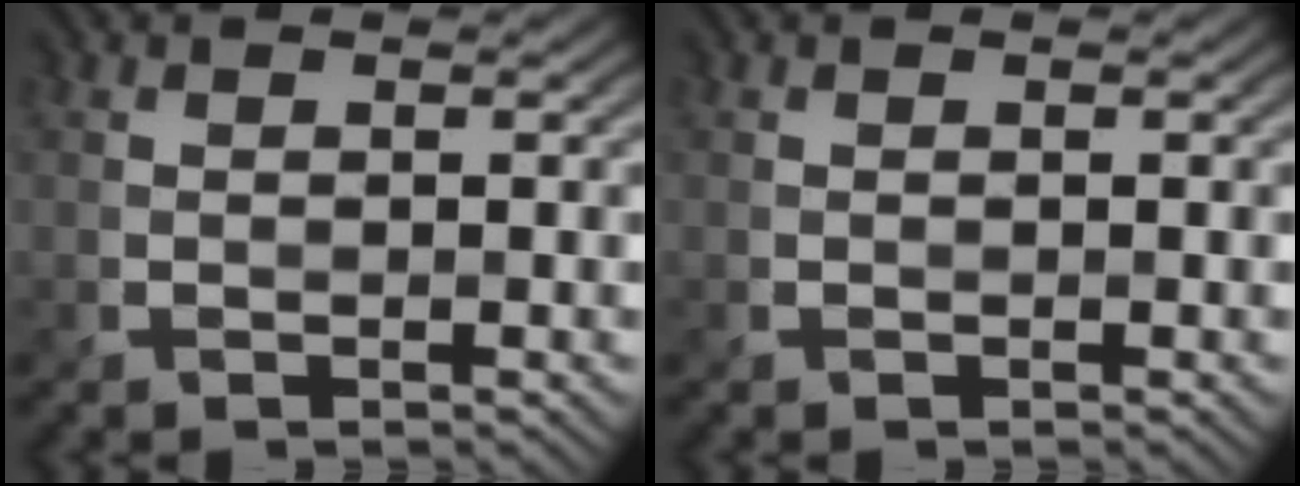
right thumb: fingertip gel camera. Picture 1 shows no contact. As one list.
[{"total": 0.0}]